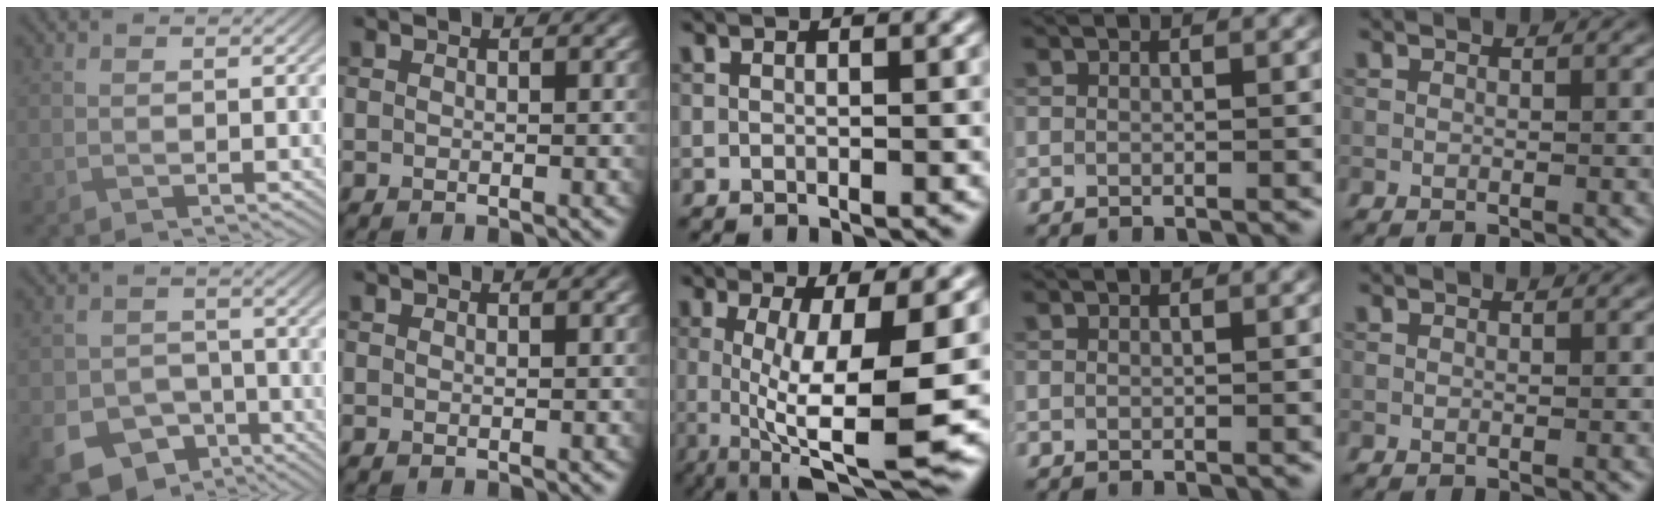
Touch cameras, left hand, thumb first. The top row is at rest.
{"thumb": {"total": 11.4, "force": [-6.7, 8.2, 4.1], "torque": [-0.093, -0.045, -0.110]}, "middle": {"total": 9.3, "force": [-0.9, 2.1, 9.0], "torque": [-0.159, -0.016, -0.011]}}